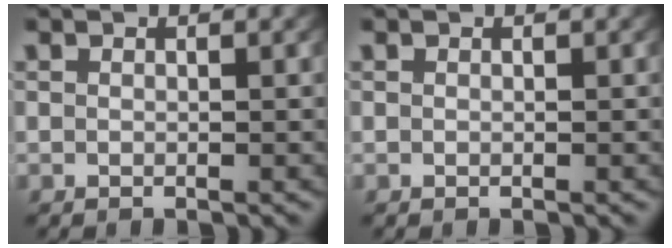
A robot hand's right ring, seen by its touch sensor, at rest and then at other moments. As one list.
[{"total": 0.0}]